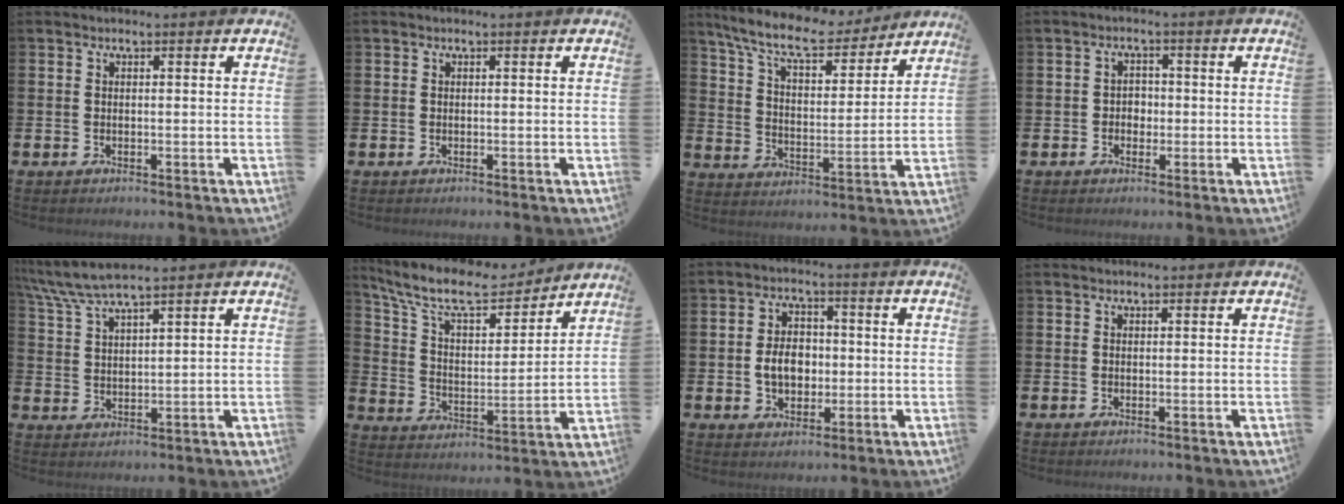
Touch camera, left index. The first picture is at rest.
{"total": 0.0}
{"total": 9.8, "force": [8.8, 2.3, 3.7], "torque": [-0.107, -0.050, 0.153]}
{"total": 2.1, "force": [-0.4, 1.9, 0.9], "torque": [-0.011, 0.004, -0.014]}
{"total": 6.0, "force": [5.5, 0.5, 2.3], "torque": [-0.067, -0.020, 0.100]}
{"total": 11.2, "force": [9.7, 3.1, 4.5], "torque": [-0.120, -0.061, 0.167]}
{"total": 5.0, "force": [-0.4, 3.8, 3.3], "torque": [-0.052, 0.007, -0.014]}
{"total": 0.5, "force": [0.5, 0.1, 0.0], "torque": [0.010, -0.004, 0.007]}